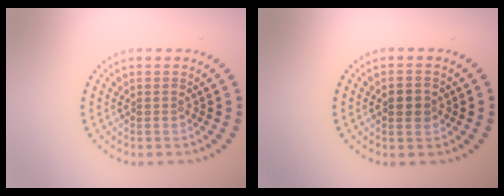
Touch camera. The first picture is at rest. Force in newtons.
{"total": 1.7, "press": 1.7, "slide": 0.1}